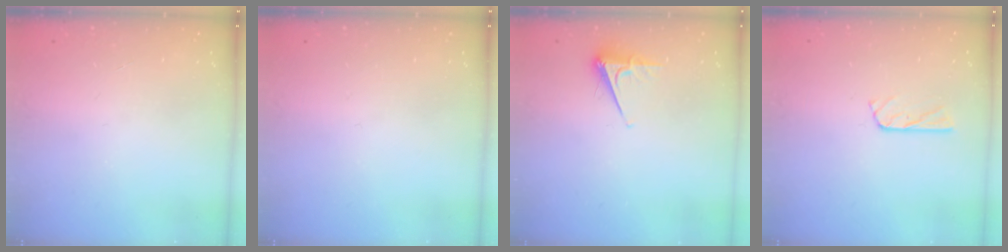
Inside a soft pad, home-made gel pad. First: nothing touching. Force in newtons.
{"total": 0.0}
{"total": 5.0, "press": 5.0, "slide": 0.5}
{"total": 4.3, "press": 4.3, "slide": 0.4}